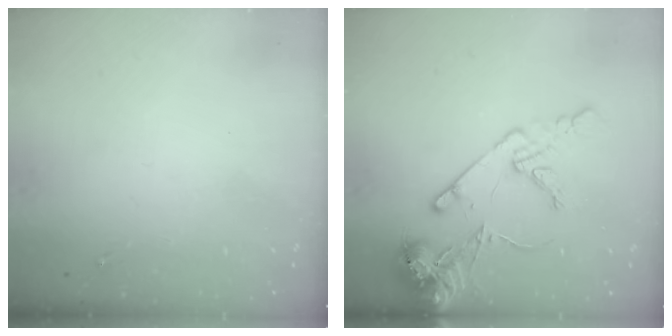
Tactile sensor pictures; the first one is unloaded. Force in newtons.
{"total": 13.7, "press": 13.5, "slide": 2.3}